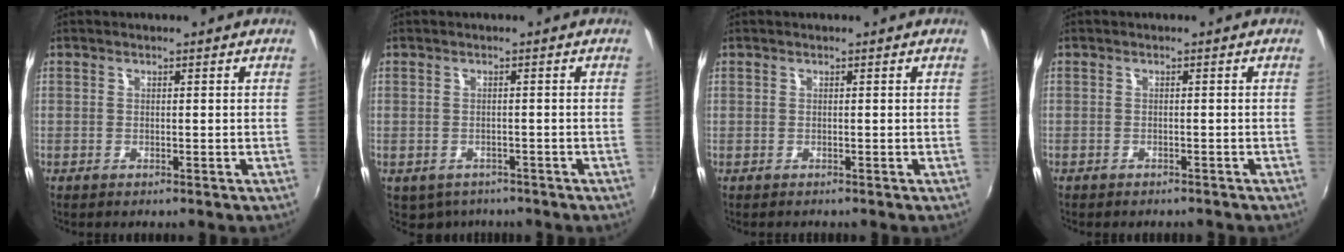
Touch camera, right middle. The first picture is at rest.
{"total": 3.3, "force": [-2.2, 2.4, 0.8], "torque": [-0.023, -0.009, -0.026]}
{"total": 0.5, "force": [-0.1, 0.5, -0.1], "torque": [0.001, 0.000, -0.001]}
{"total": 1.9, "force": [-1.6, 0.8, 0.5], "torque": [-0.015, -0.009, -0.021]}